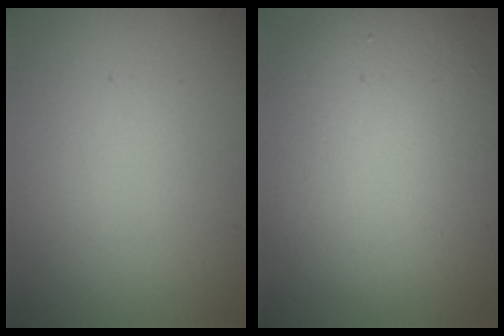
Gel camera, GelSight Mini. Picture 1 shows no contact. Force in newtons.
{"total": 7.8, "press": 7.8, "slide": 0.6}